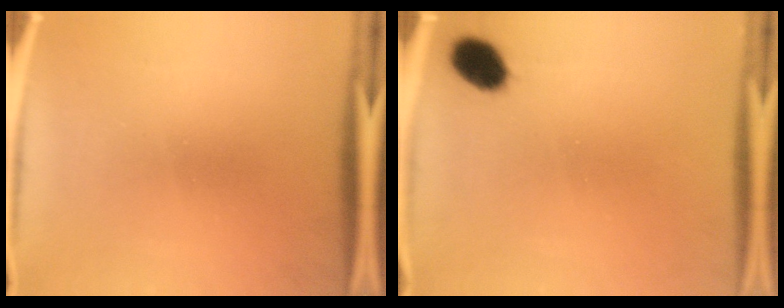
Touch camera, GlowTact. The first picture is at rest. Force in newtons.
{"total": 5.9}